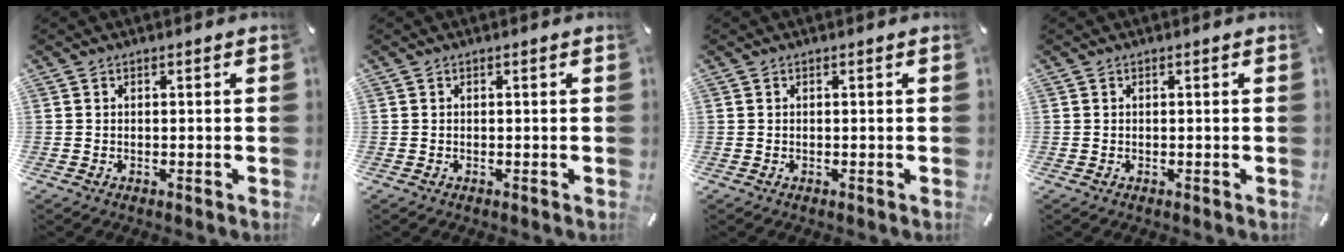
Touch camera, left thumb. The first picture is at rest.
{"total": 0.0}
{"total": 0.0}
{"total": 0.0}